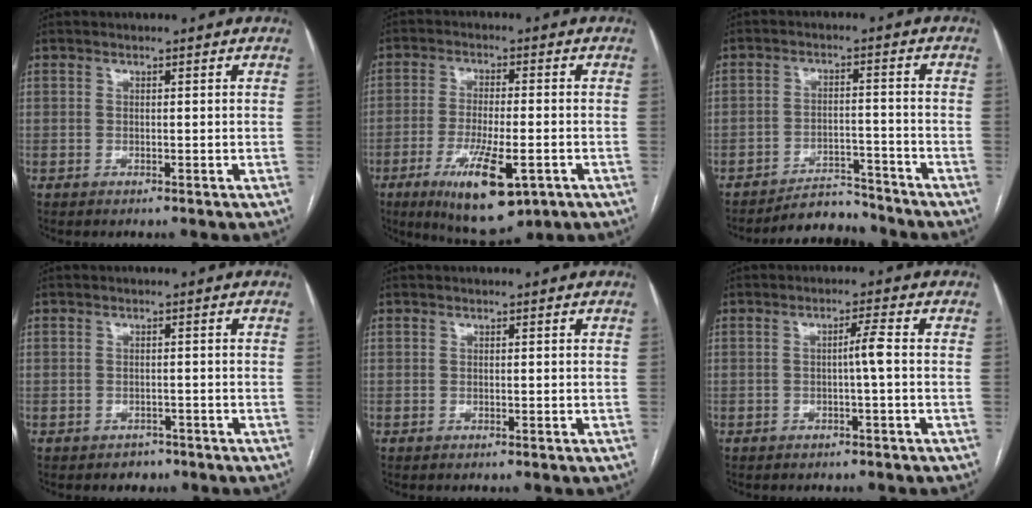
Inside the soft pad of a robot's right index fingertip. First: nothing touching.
{"total": 12.2, "force": [-5.4, 3.2, 10.4], "torque": [-0.180, -0.024, -0.077]}
{"total": 5.7, "force": [-5.5, 1.1, -0.4], "torque": [0.012, 0.012, -0.088]}
{"total": 2.0, "force": [-1.3, 1.5, 0.0], "torque": [-0.002, 0.009, -0.019]}
{"total": 0.0}
{"total": 2.5, "force": [-0.3, -0.5, 2.4], "torque": [-0.038, 0.002, -0.005]}